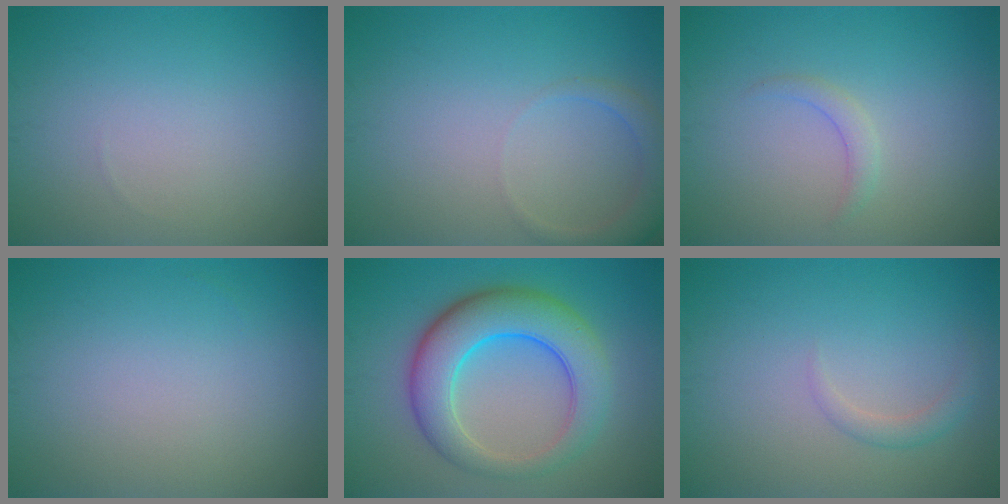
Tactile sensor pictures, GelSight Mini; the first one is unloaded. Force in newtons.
{"total": 2.6, "press": 2.6, "slide": 0.2}
{"total": 1.2, "press": 1.2, "slide": 0.1}
{"total": 0.0}
{"total": 7.9, "press": 7.9, "slide": 0.0}
{"total": 1.3, "press": 1.3, "slide": 0.1}